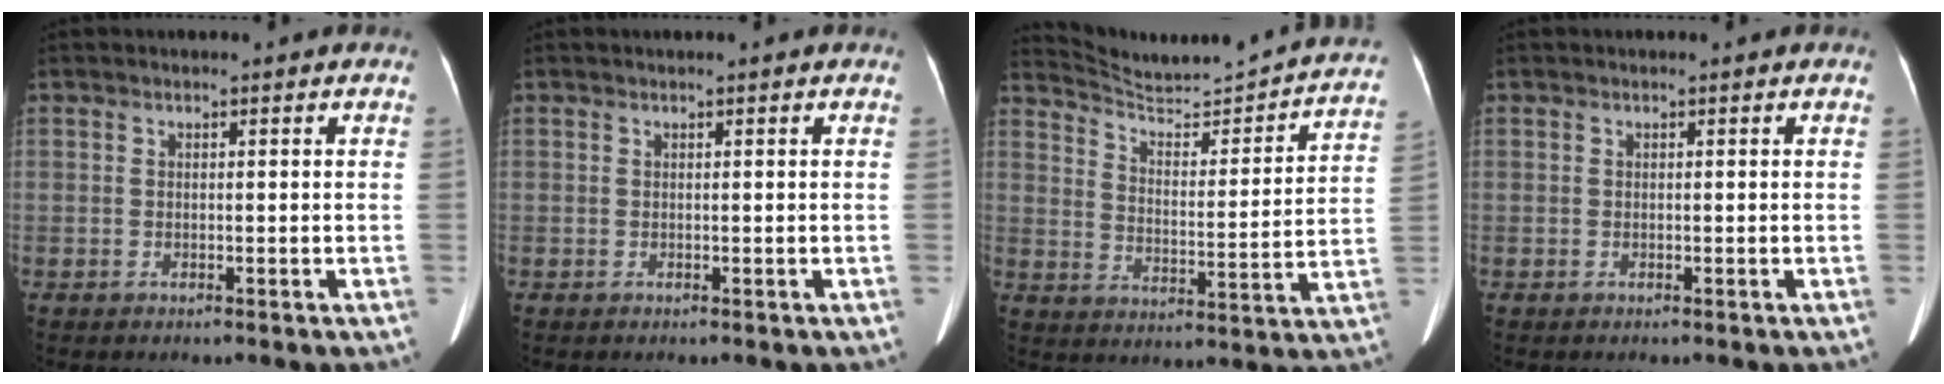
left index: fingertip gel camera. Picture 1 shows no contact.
{"total": 0.0}
{"total": 20.2, "force": [18.9, 1.7, 7.1], "torque": [-0.107, -0.050, 0.248]}
{"total": 0.0}